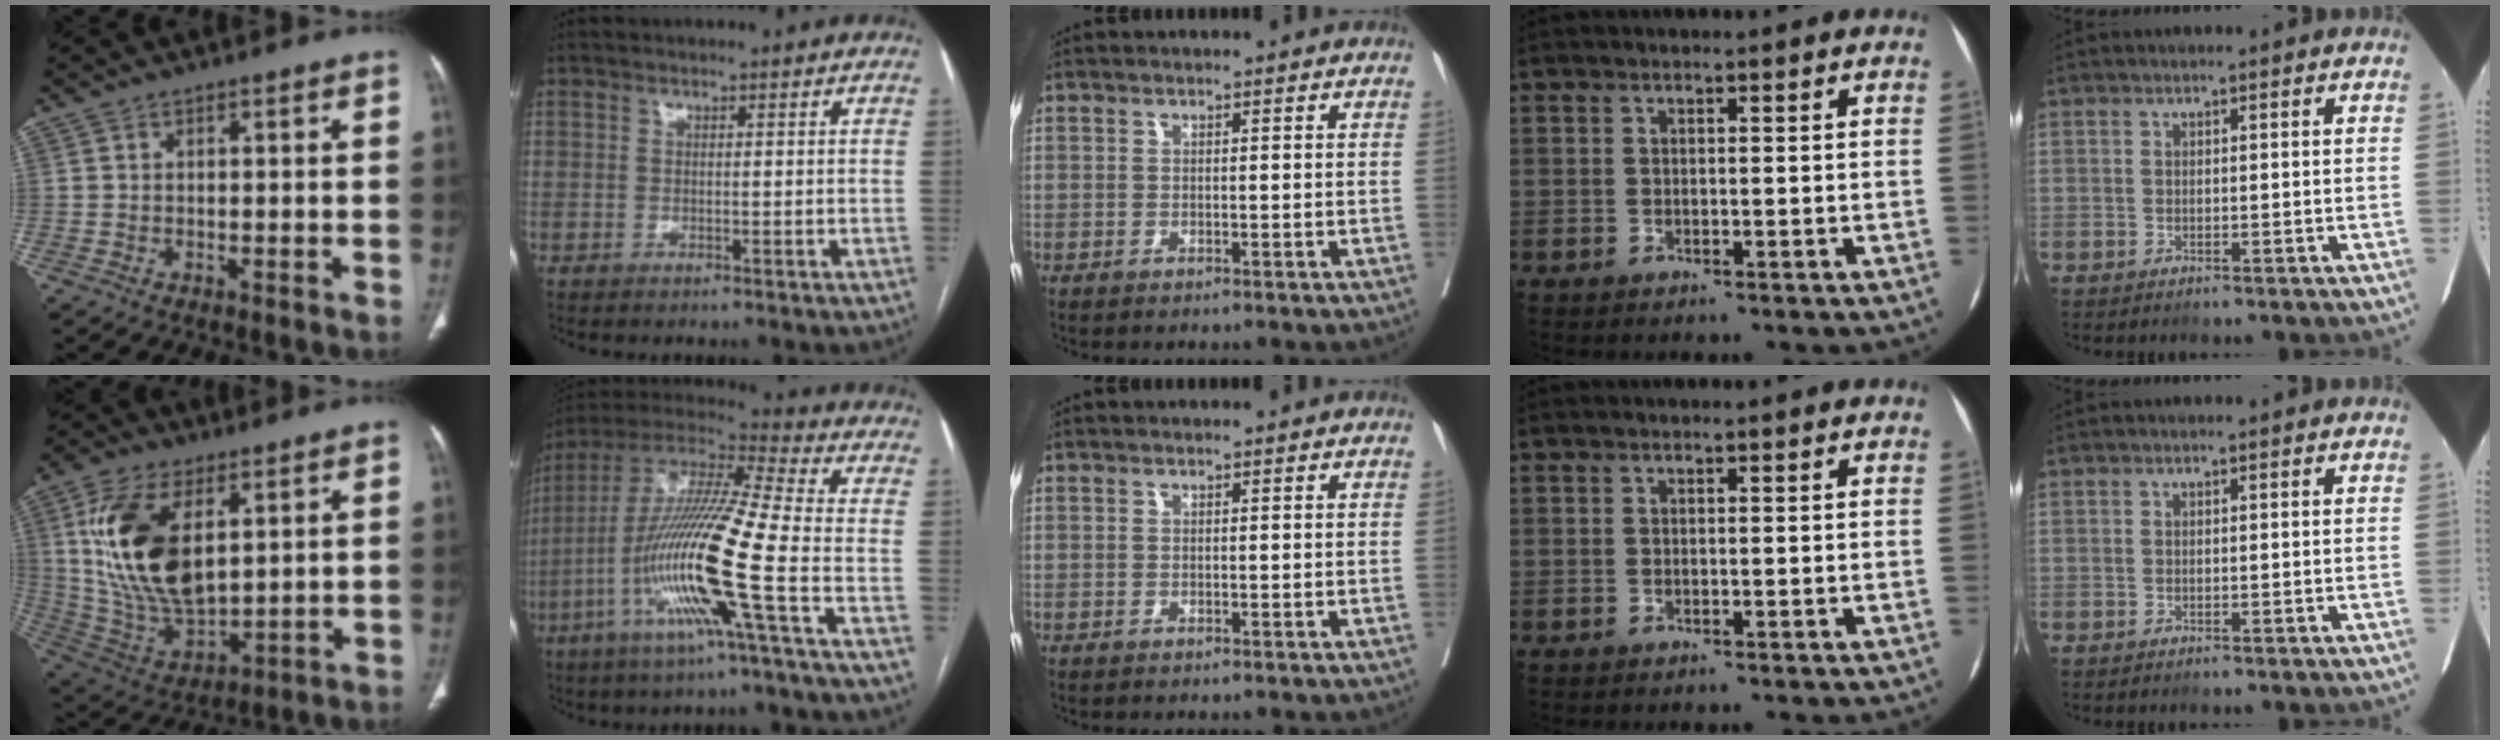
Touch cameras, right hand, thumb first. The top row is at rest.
{"thumb": {"total": 20.0, "force": [5.6, 10.6, 15.9], "torque": [-0.295, -0.024, 0.116]}, "index": {"total": 18.4, "force": [-5.7, -0.6, 17.5], "torque": [-0.352, -0.011, -0.120]}}